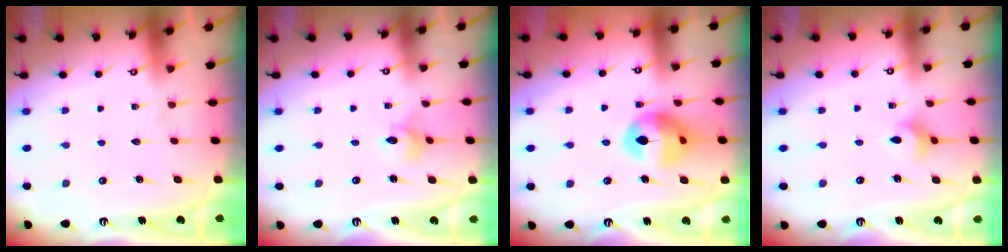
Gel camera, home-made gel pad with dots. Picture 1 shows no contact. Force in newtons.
{"total": 3.9, "press": 3.9, "slide": 0.3}
{"total": 14.4, "press": 14.3, "slide": 1.7}
{"total": 4.0, "press": 4.0, "slide": 0.3}